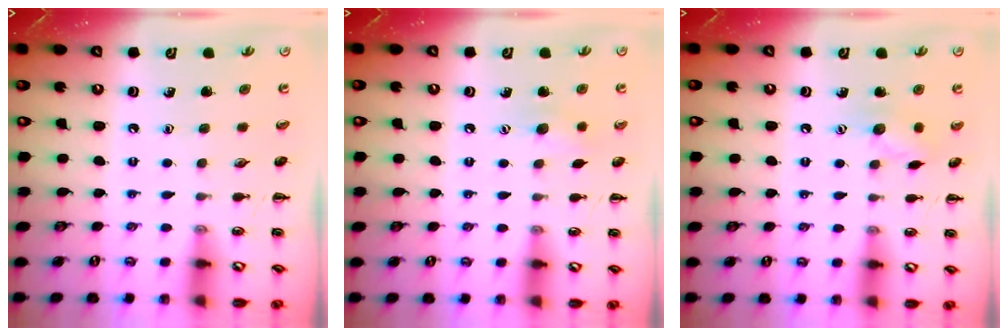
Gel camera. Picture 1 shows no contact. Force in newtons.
{"total": 6.6, "press": 6.4, "slide": 1.6}
{"total": 7.5, "press": 7.4, "slide": 1.1}